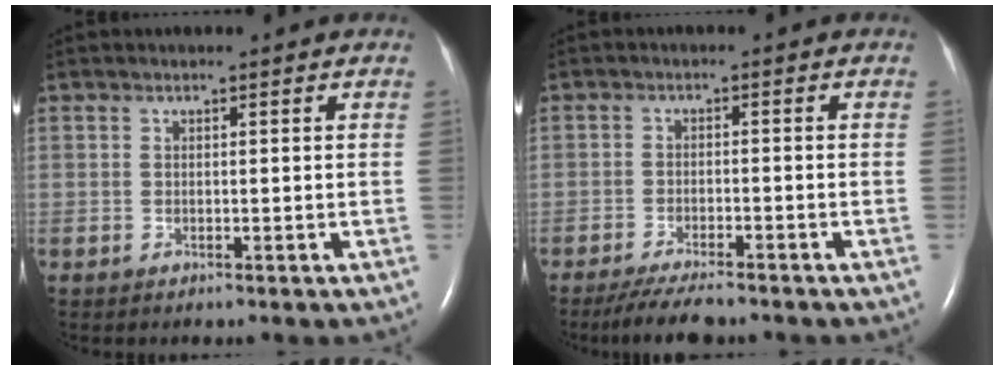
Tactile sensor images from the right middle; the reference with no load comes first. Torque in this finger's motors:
{"motor_torque": [0.06, 0.03, 0.04, 0.02]}